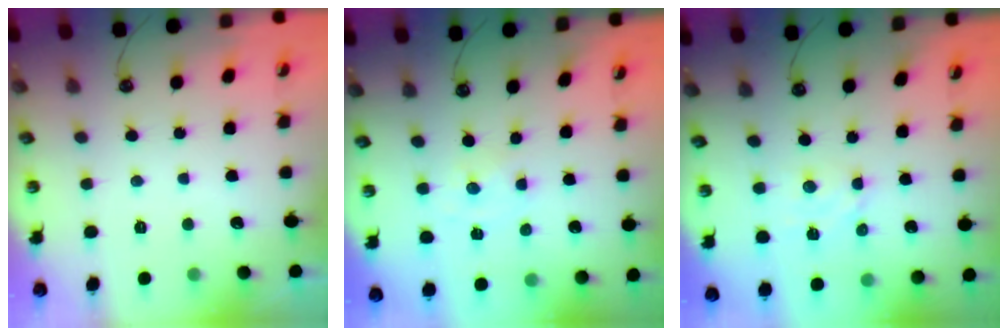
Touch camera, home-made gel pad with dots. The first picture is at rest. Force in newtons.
{"total": 0.0}
{"total": 2.8, "press": 2.8, "slide": 0.4}